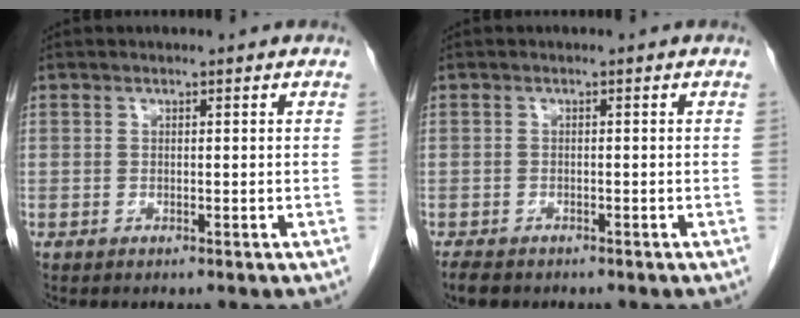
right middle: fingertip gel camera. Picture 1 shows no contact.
{"total": 3.0, "force": [-2.4, 1.3, 1.2], "torque": [-0.026, -0.005, -0.034]}